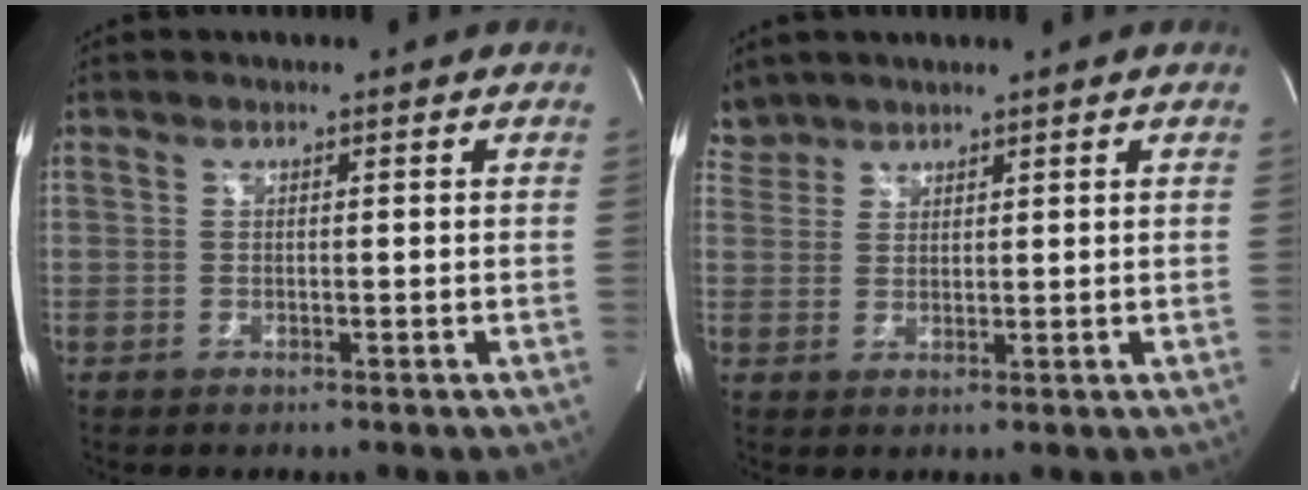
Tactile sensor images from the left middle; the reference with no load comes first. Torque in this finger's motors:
{"motor_torque": [-0.07, -0.16, -0.13, -0.04]}